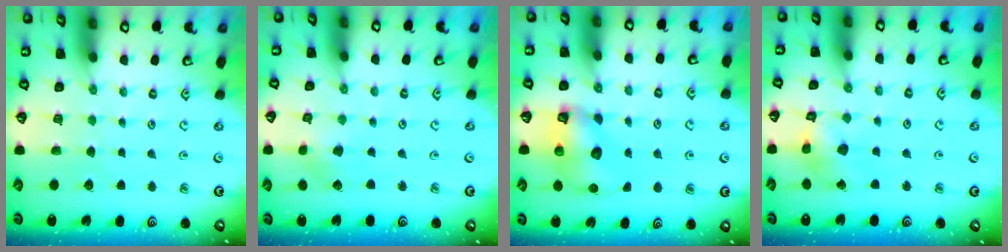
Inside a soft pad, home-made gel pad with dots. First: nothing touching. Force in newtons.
{"total": 2.7, "press": 2.7, "slide": 0.4}
{"total": 8.5, "press": 8.4, "slide": 0.7}
{"total": 8.0, "press": 8.0, "slide": 0.8}